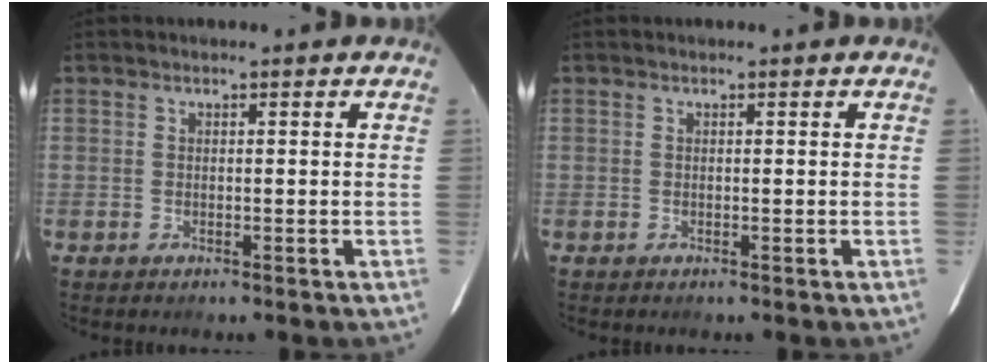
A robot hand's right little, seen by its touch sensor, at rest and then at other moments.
{"total": 0.0}